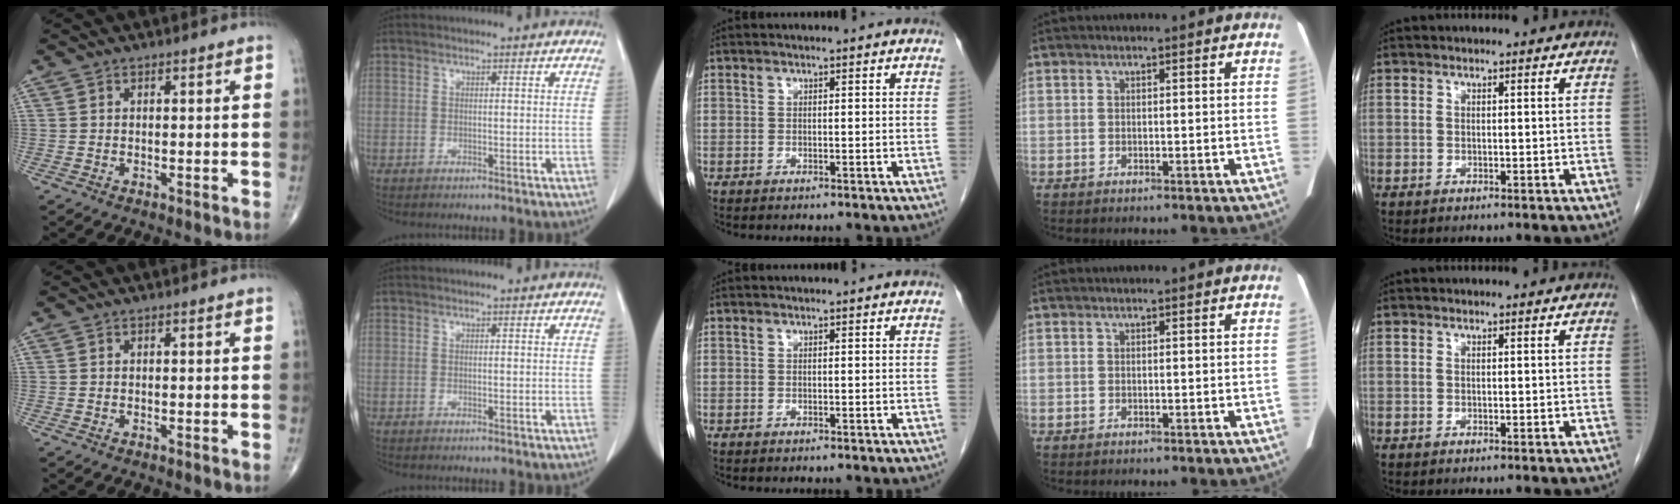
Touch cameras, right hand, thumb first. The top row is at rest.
{}